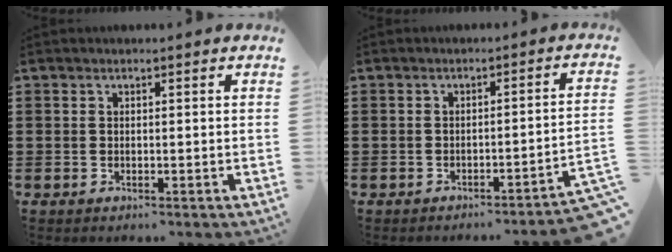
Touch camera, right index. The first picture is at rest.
{"total": 2.8, "force": [-2.2, -0.5, 1.6], "torque": [-0.030, -0.008, -0.046]}